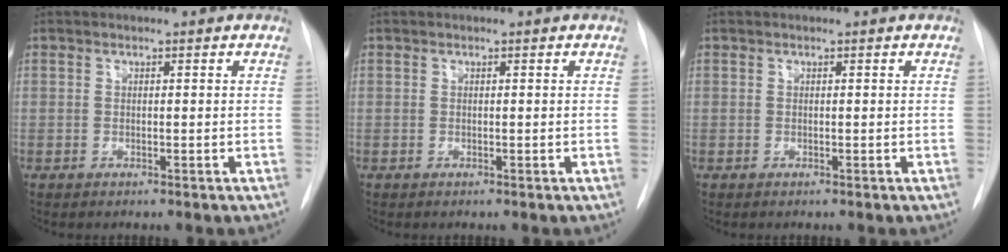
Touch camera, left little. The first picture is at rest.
{"total": 0.0}
{"total": 0.0}